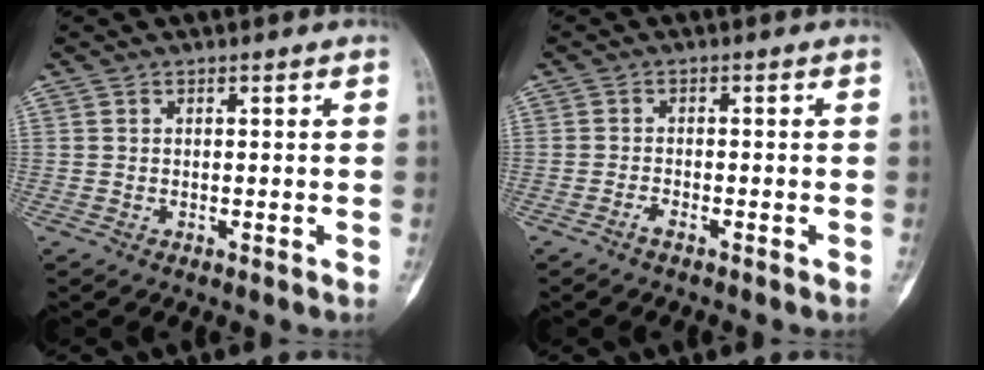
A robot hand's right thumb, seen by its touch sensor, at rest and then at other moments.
{"total": 1.4, "force": [-1.2, 0.3, 0.8], "torque": [-0.019, 0.007, -0.023]}